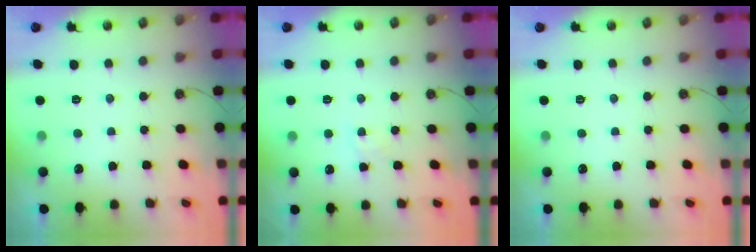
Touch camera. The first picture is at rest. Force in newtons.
{"total": 5.0, "press": 5.0, "slide": 0.7}
{"total": 0.0}